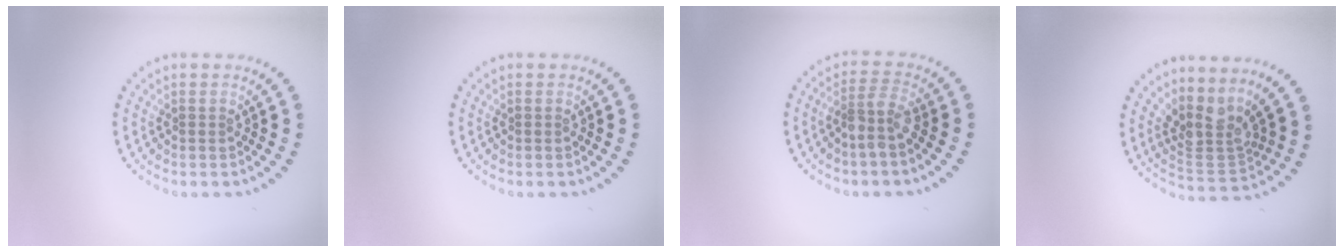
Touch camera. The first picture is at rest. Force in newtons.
{"total": 0.0}
{"total": 2.5, "press": 1.9, "slide": 1.6}
{"total": 3.7, "press": 2.5, "slide": 2.8}